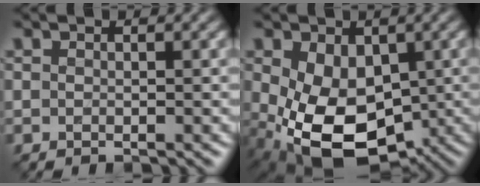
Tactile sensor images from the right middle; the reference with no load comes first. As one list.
[{"total": 9.8, "force": [-1.8, 6.6, 7.0], "torque": [-0.143, -0.035, -0.022]}]